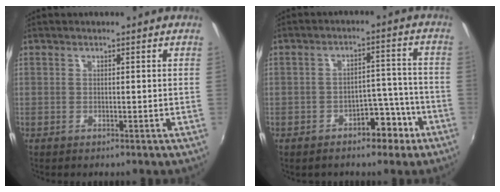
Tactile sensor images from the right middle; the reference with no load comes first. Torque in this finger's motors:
{"motor_torque": [1.07, -1.07, 0.17, 0.06]}